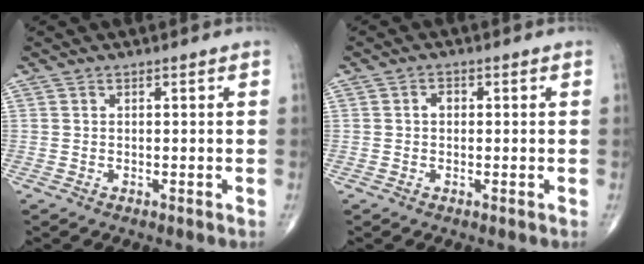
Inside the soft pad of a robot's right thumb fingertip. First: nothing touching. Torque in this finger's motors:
{"motor_torque": [-0.26, 0.47, 0.12, -0.07, 0.00]}